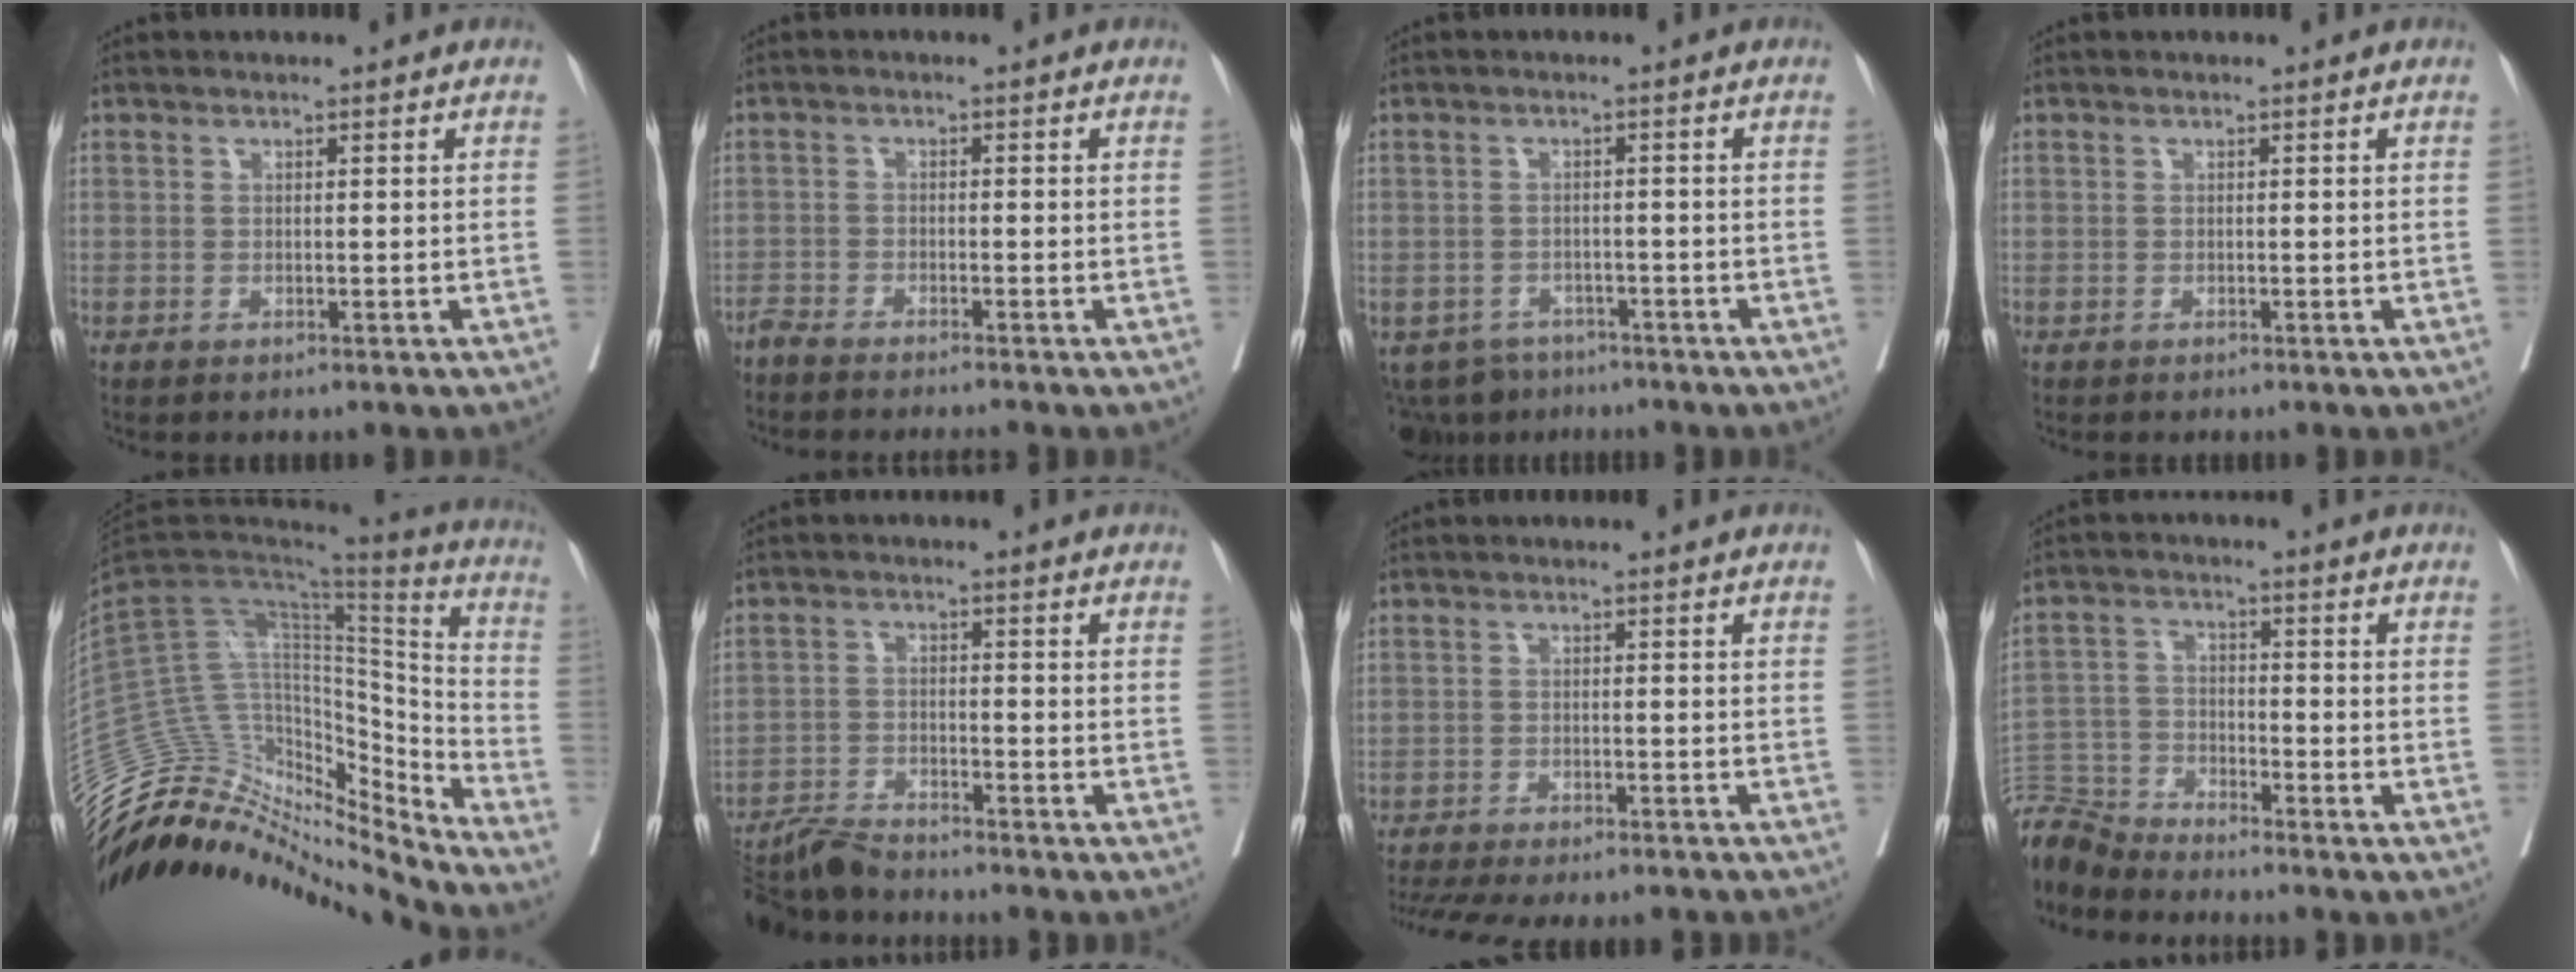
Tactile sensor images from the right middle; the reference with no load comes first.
{"total": 5.2, "force": [-4.9, -0.3, 1.8], "torque": [-0.017, -0.008, -0.080]}
{"total": 6.6, "force": [-5.3, 3.8, 0.9], "torque": [-0.014, -0.002, -0.074]}
{"total": 0.0}
{"total": 28.5, "force": [-26.6, 5.7, 8.5], "torque": [-0.157, 0.040, -0.408]}
{"total": 8.2, "force": [-7.9, 0.4, 2.2], "torque": [-0.032, -0.017, -0.140]}
{"total": 15.3, "force": [-13.8, 2.6, 6.2], "torque": [-0.138, -0.018, -0.188]}
{"total": 8.6, "force": [-8.6, 0.0, 0.4], "torque": [-0.014, 0.005, -0.170]}